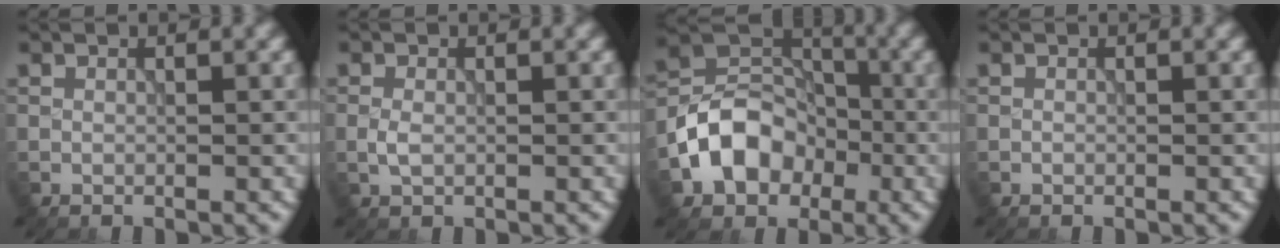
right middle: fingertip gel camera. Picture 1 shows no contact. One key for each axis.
{"total": 1.2, "fx": -0.2, "fy": 0.8, "fz": 0.9, "tx": -0.024, "ty": 0.000, "tz": -0.006}
{"total": 7.3, "fx": -2.9, "fy": 5.6, "fz": 3.7, "tx": -0.053, "ty": 0.005, "tz": -0.059}
{"total": 0.0}